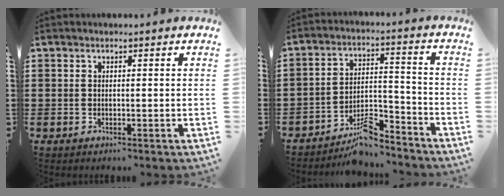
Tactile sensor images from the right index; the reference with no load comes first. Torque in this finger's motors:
{"motor_torque": [0.96, -0.83, 0.08, 0.04]}